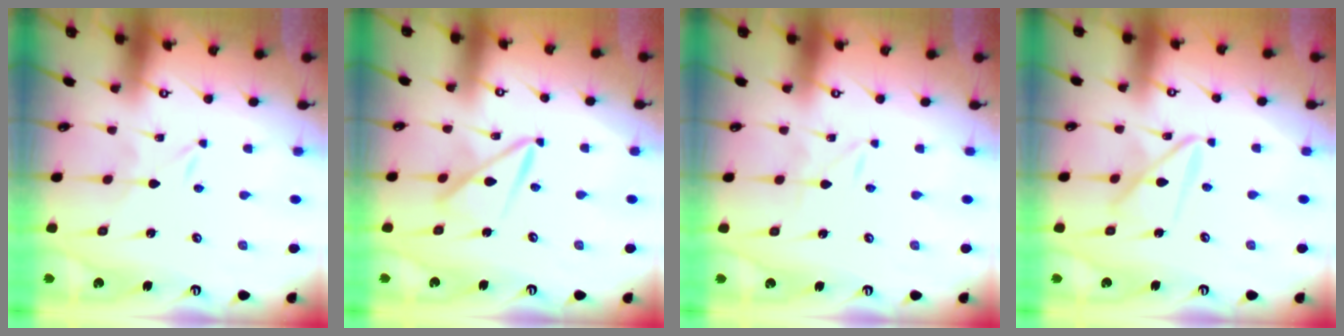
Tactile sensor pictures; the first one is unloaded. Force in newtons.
{"total": 10.2, "press": 10.2, "slide": 0.8}
{"total": 0.9, "press": 0.9, "slide": 0.1}
{"total": 10.4, "press": 10.4, "slide": 1.0}